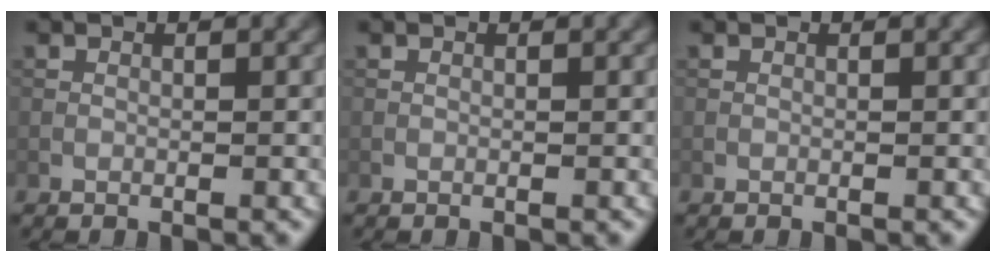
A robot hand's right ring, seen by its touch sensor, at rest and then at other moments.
{"total": 0.0}
{"total": 0.0}